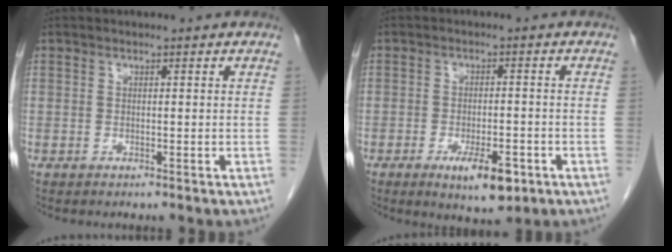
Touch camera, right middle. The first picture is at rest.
{"total": 6.6, "force": [-3.3, 2.1, 5.3], "torque": [-0.086, -0.009, -0.043]}